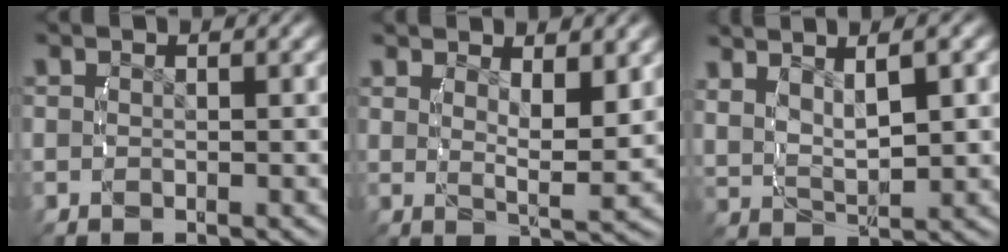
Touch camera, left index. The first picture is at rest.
{"total": 3.4, "force": [2.2, 0.1, 2.5], "torque": [-0.034, -0.012, 0.040]}
{"total": 6.8, "force": [2.7, 3.7, 5.0], "torque": [-0.084, 0.010, 0.045]}